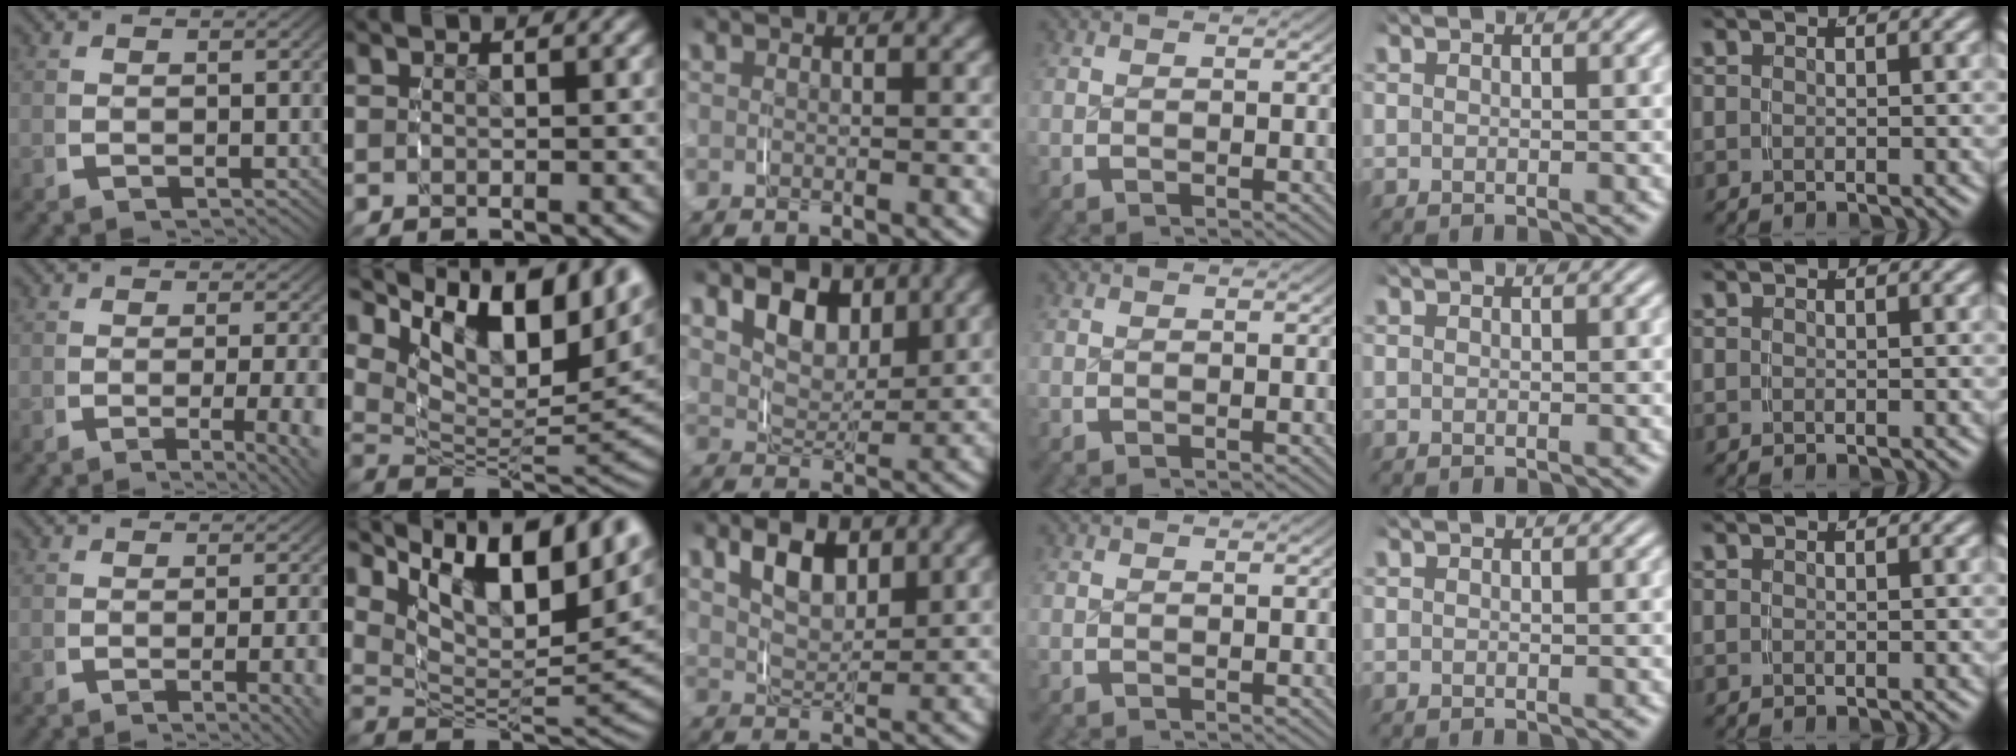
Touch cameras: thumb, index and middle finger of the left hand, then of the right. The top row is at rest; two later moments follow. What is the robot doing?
{"motion": "grasp_and_lifting", "object": "keyboard"}